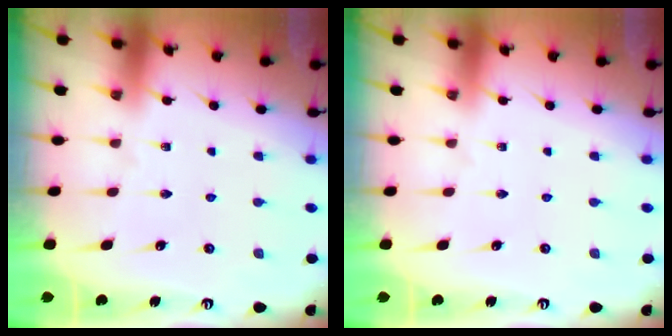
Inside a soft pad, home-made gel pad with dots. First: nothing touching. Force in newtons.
{"total": 0.0}